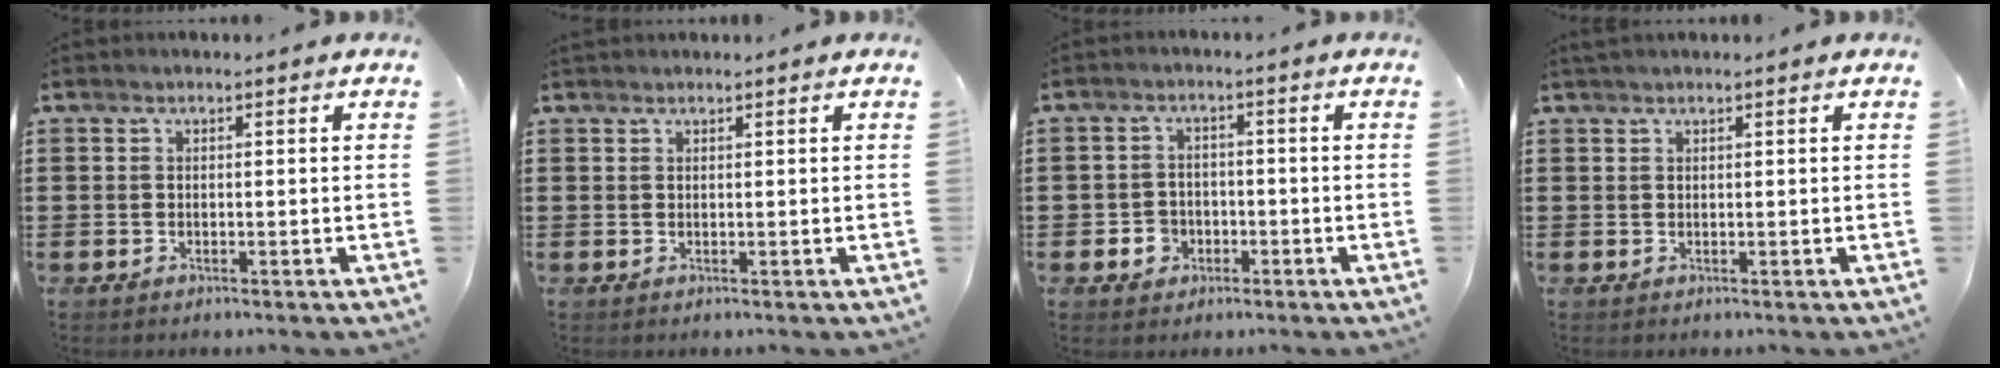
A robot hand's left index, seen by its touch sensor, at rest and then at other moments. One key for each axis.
{"total": 0.6, "fx": 0.6, "fy": 0.0, "fz": 0.2, "tx": -0.007, "ty": -0.001, "tz": 0.013}
{"total": 3.0, "fx": -1.4, "fy": 2.4, "fz": 0.9, "tx": -0.023, "ty": 0.002, "tz": -0.031}
{"total": 0.8, "fx": 0.7, "fy": -0.1, "fz": 0.5, "tx": -0.010, "ty": -0.001, "tz": 0.013}